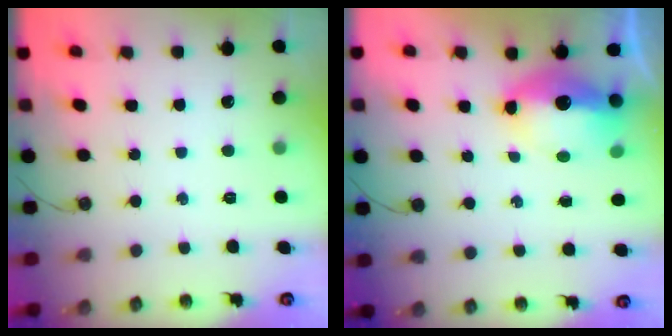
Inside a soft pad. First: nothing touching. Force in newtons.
{"total": 12.1, "press": 12.0, "slide": 1.6}